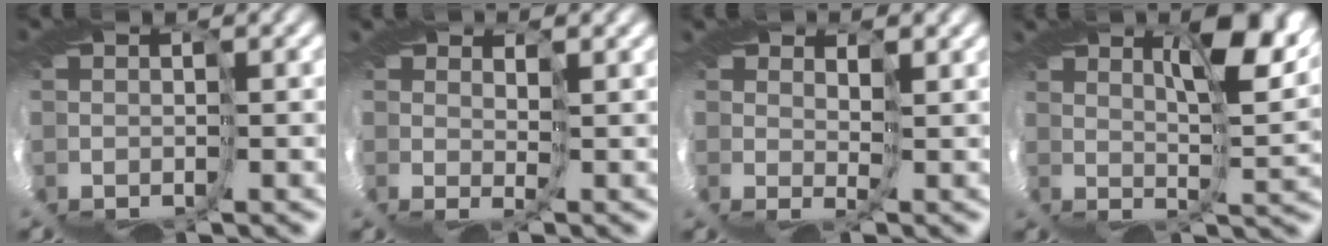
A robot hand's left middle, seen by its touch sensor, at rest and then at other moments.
{"total": 2.4, "force": [2.3, -0.3, 0.6], "torque": [0.002, 0.002, 0.029]}
{"total": 2.9, "force": [2.8, 0.1, 0.8], "torque": [0.002, 0.008, 0.033]}
{"total": 7.2, "force": [5.5, -0.4, 4.6], "torque": [-0.095, 0.003, 0.090]}